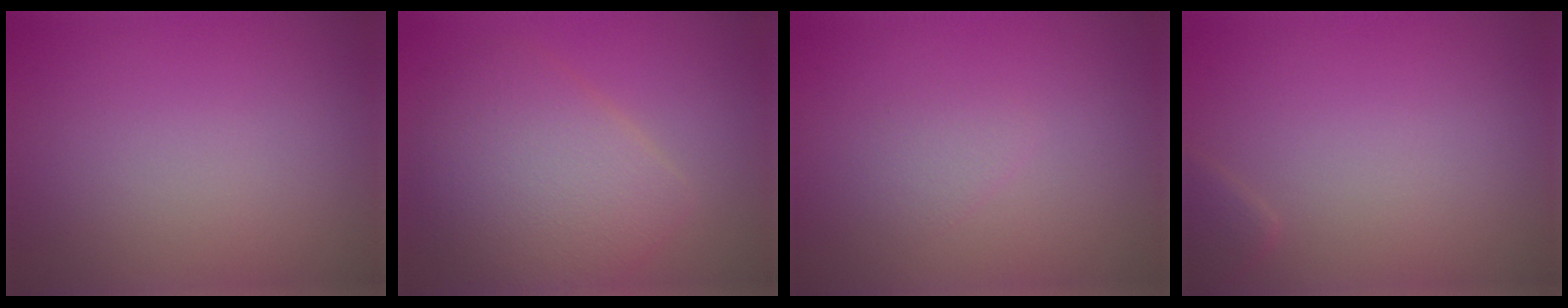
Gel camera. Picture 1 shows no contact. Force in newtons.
{"total": 6.4, "press": 6.4, "slide": 0.3}
{"total": 1.0, "press": 1.0, "slide": 0.0}
{"total": 1.1, "press": 1.1, "slide": 0.1}